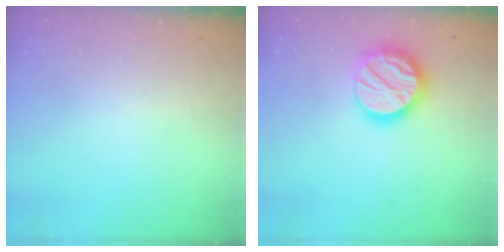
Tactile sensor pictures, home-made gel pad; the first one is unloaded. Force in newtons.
{"total": 18.7, "press": 18.7, "slide": 1.4}